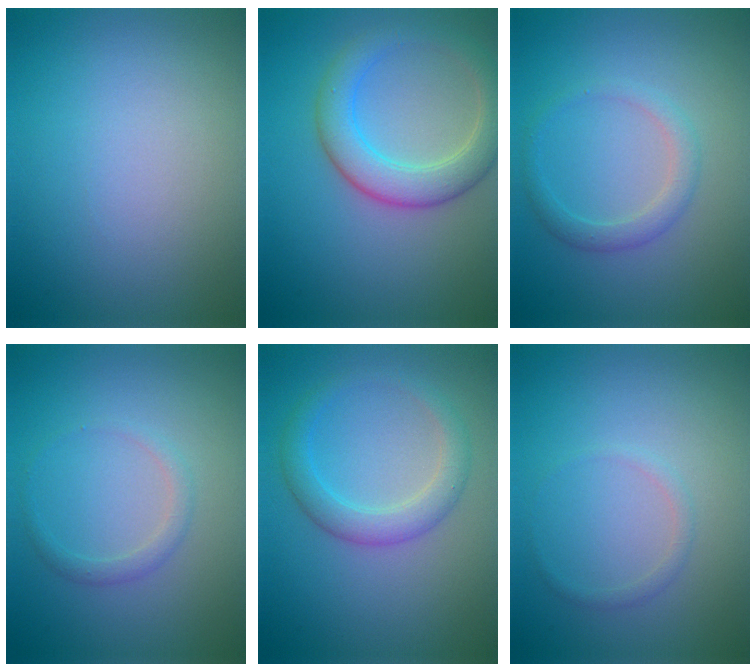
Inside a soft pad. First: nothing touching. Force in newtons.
{"total": 5.1, "press": 5.1, "slide": 0.4}
{"total": 2.0, "press": 2.0, "slide": 0.0}
{"total": 1.3, "press": 1.3, "slide": 0.1}
{"total": 3.1, "press": 3.1, "slide": 0.1}
{"total": 0.8, "press": 0.8, "slide": 0.0}